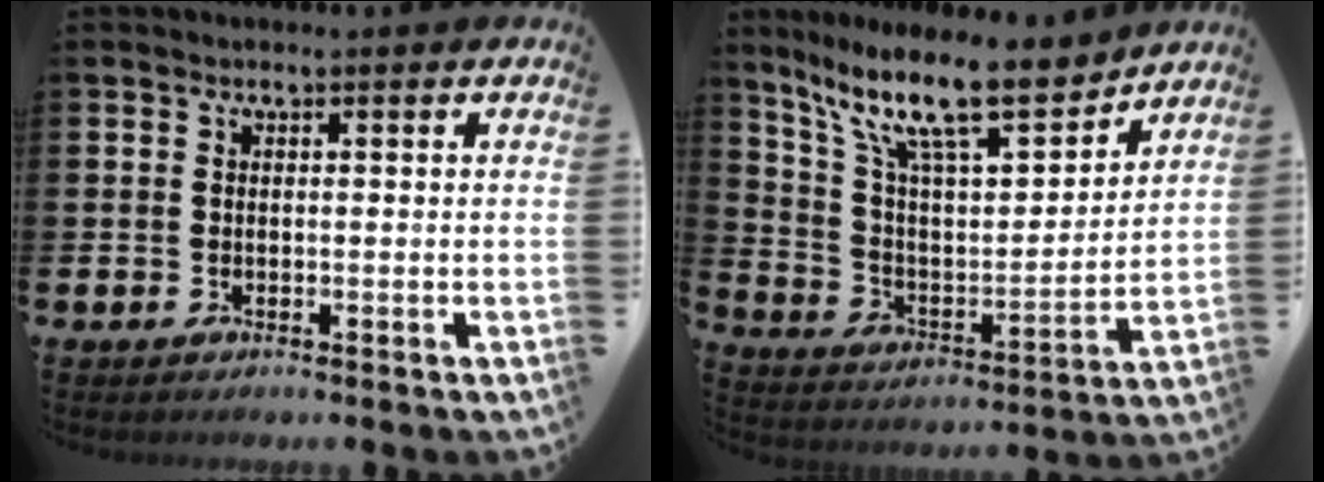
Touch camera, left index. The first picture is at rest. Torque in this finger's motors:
{"motor_torque": [0.97, -1.17, 1.05, 0.21]}